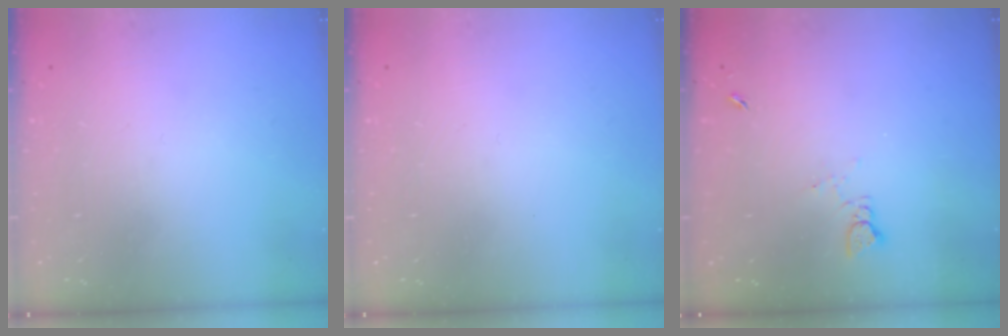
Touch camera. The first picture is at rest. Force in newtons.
{"total": 0.0}
{"total": 2.1, "press": 2.0, "slide": 0.3}